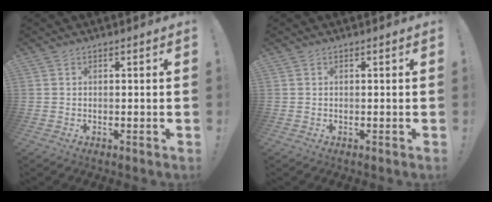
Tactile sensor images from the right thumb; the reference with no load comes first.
{"total": 0.0}